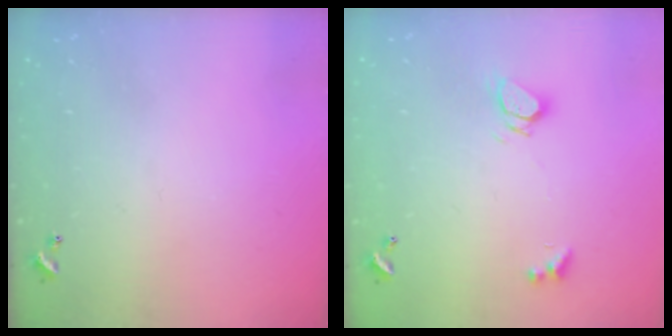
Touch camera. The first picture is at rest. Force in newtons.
{"total": 3.0, "press": 2.9, "slide": 0.3}